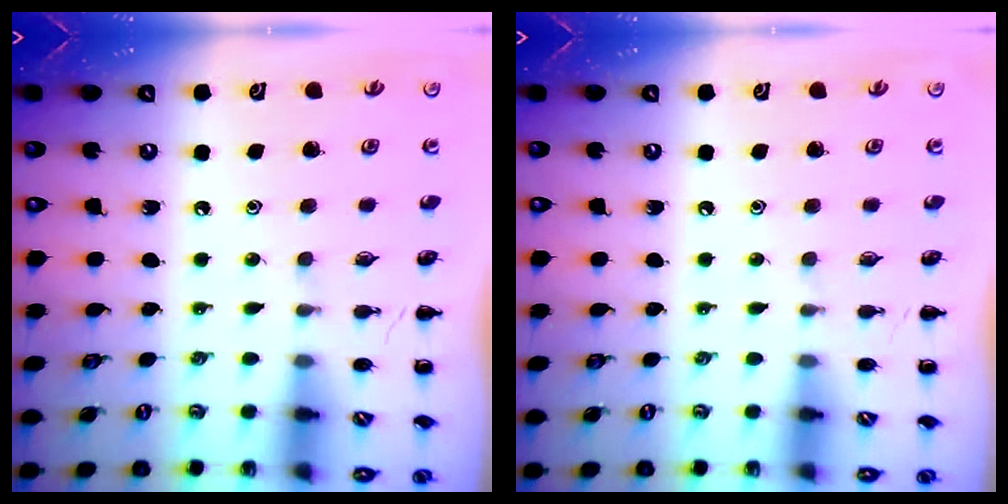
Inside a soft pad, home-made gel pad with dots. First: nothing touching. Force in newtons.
{"total": 0.0}